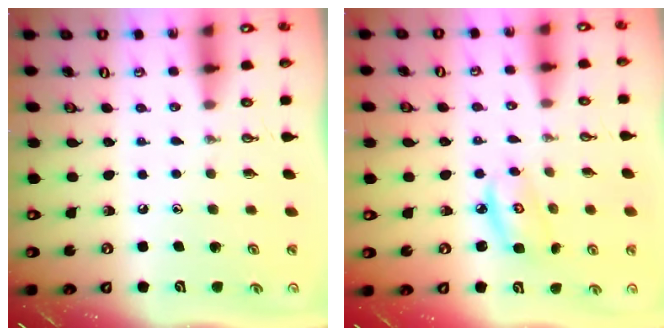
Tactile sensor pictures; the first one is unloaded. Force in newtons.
{"total": 5.2, "press": 5.2, "slide": 0.2}